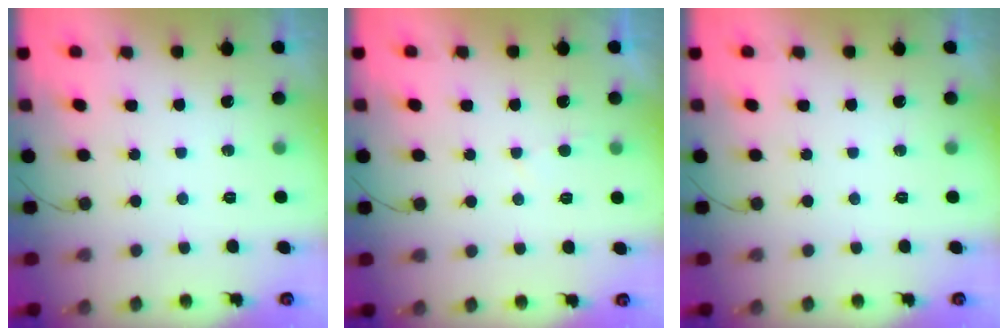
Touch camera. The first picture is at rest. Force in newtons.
{"total": 1.7, "press": 1.6, "slide": 0.2}
{"total": 0.0}